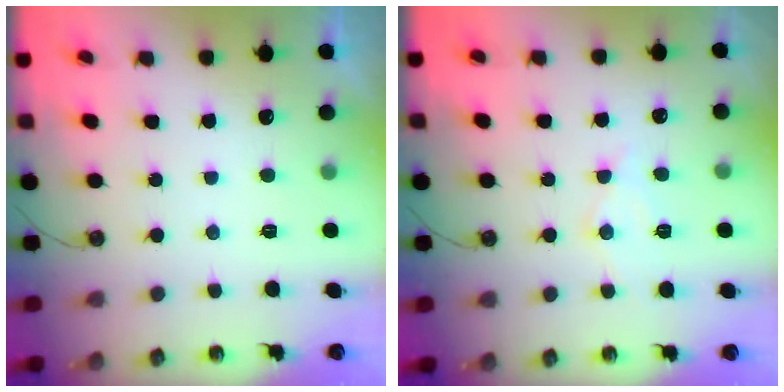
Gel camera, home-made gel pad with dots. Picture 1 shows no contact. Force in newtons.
{"total": 7.2, "press": 7.2, "slide": 0.6}